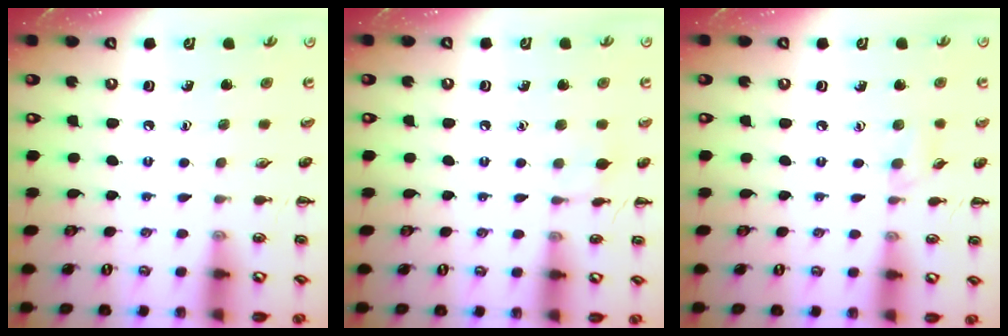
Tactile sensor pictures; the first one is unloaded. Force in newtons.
{"total": 5.7, "press": 5.5, "slide": 1.7}
{"total": 6.1, "press": 5.7, "slide": 2.2}